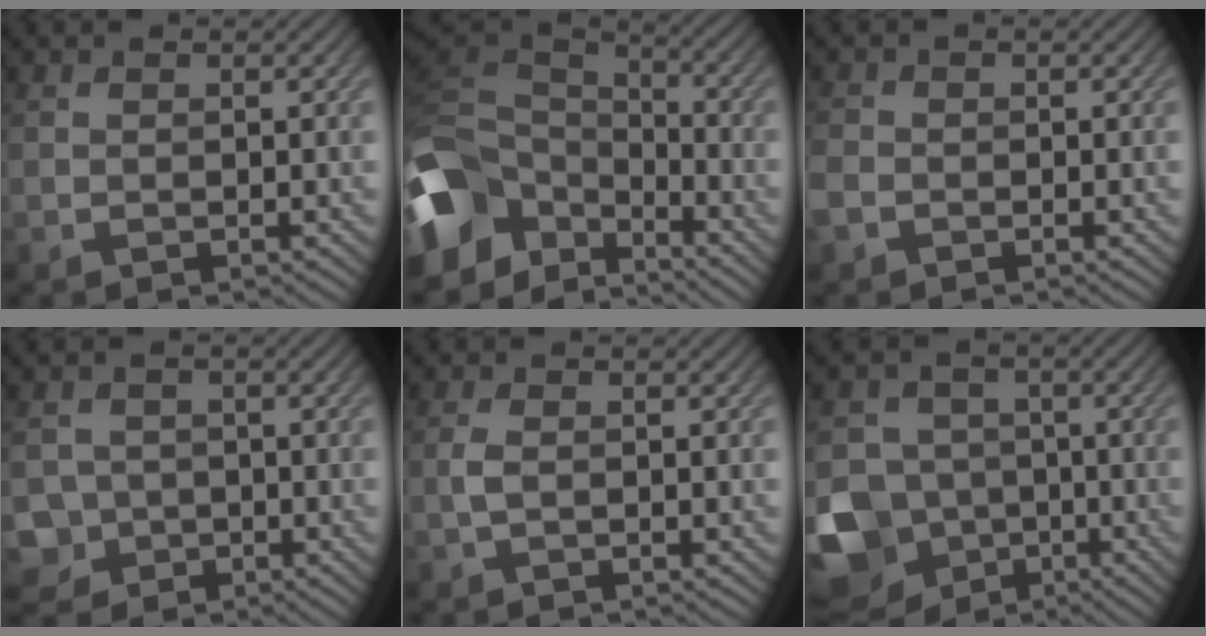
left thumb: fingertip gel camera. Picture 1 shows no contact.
{"total": 12.1, "force": [-5.9, 8.3, 6.6], "torque": [-0.191, -0.008, -0.118]}
{"total": 2.2, "force": [-1.3, 1.6, 0.8], "torque": [-0.024, -0.005, -0.035]}
{"total": 4.9, "force": [-2.1, 4.4, 1.0], "torque": [-0.023, -0.006, -0.051]}
{"total": 1.5, "force": [-0.3, 0.8, 1.2], "torque": [-0.033, 0.002, -0.010]}
{"total": 14.4, "force": [-7.0, 11.7, 4.6], "torque": [-0.138, -0.043, -0.127]}